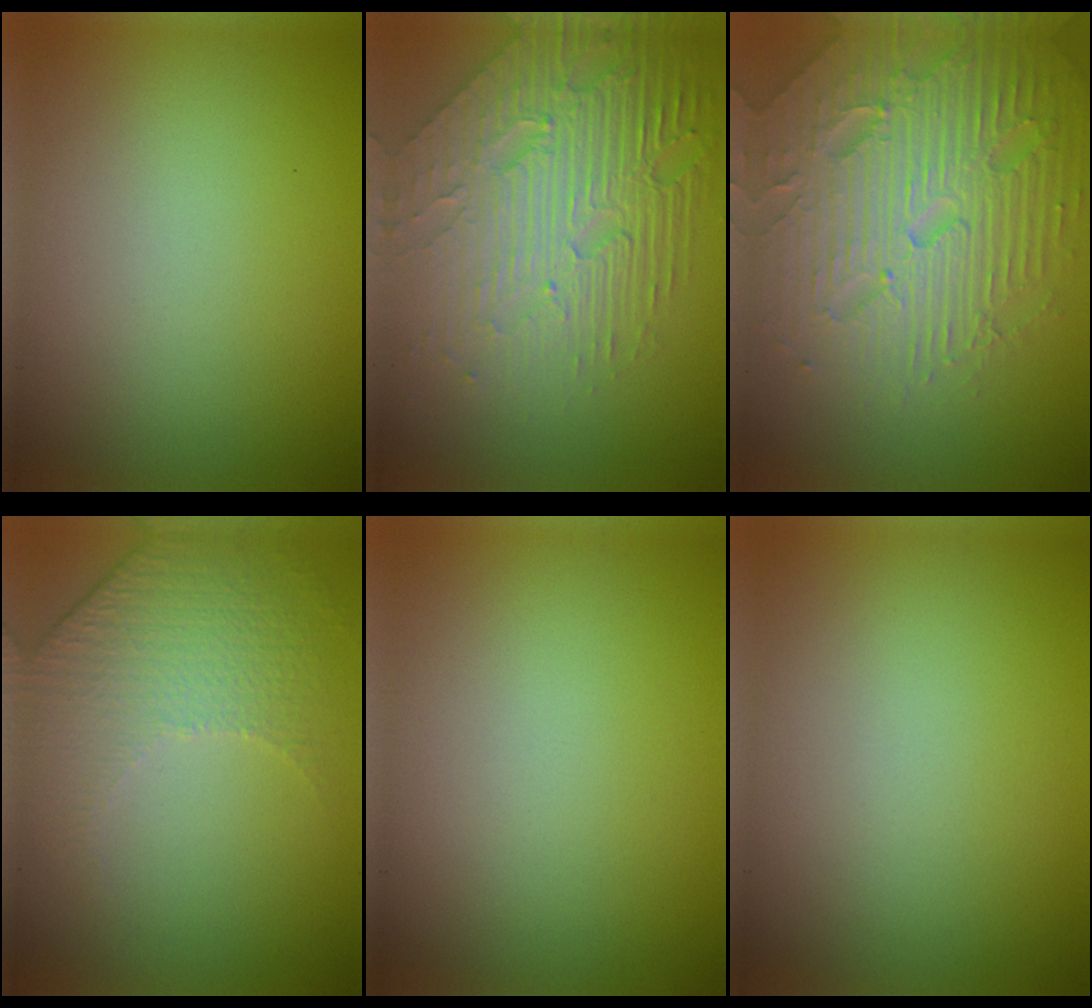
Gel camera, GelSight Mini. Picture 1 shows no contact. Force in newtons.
{"total": 8.4, "press": 5.7, "slide": 6.2}
{"total": 7.4, "press": 7.3, "slide": 1.5}
{"total": 4.7, "press": 3.1, "slide": 3.5}
{"total": 0.0}
{"total": 0.0}